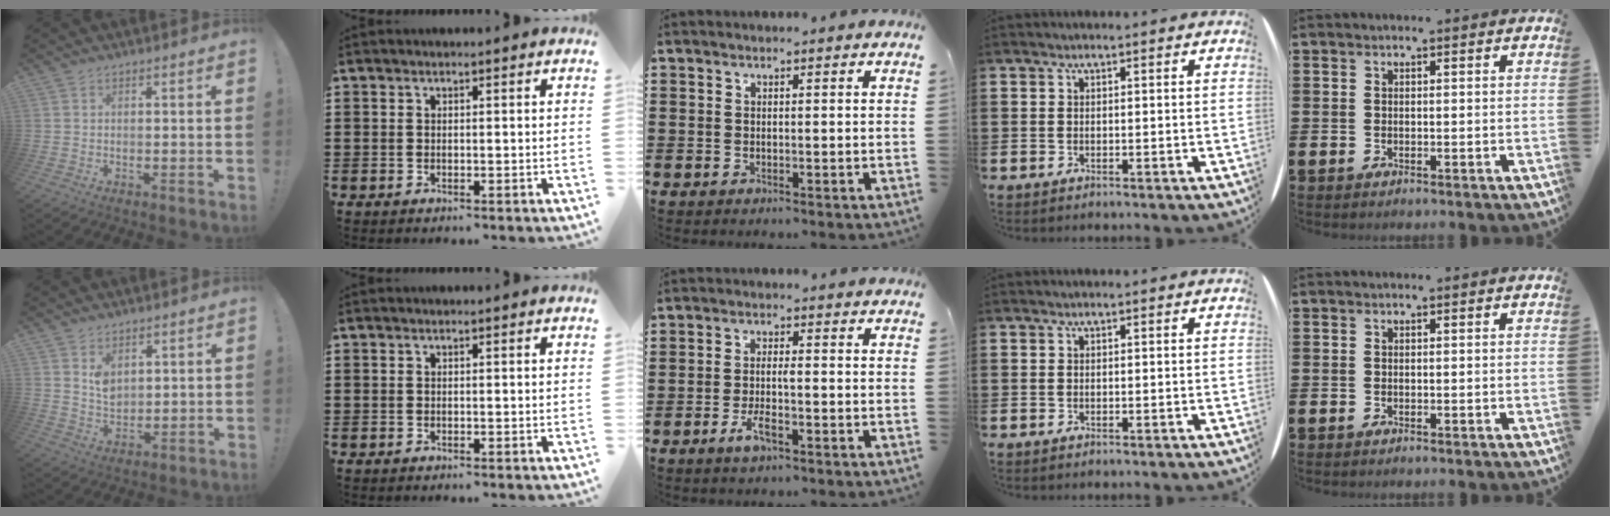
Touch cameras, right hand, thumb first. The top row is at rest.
{"thumb": {"total": 5.4, "force": [3.2, 3.5, 2.6], "torque": [-0.035, -0.021, 0.058]}, "middle": {"total": 3.4, "force": [-1.5, 0.9, 2.9], "torque": [-0.063, 0.000, -0.033]}}